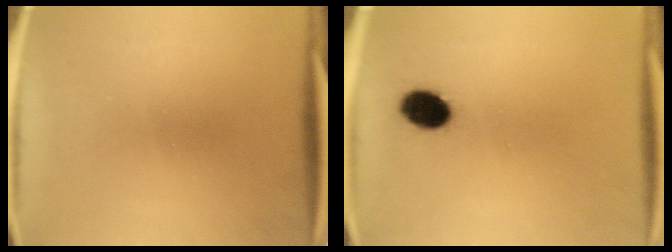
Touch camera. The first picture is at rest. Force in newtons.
{"total": 6.6}